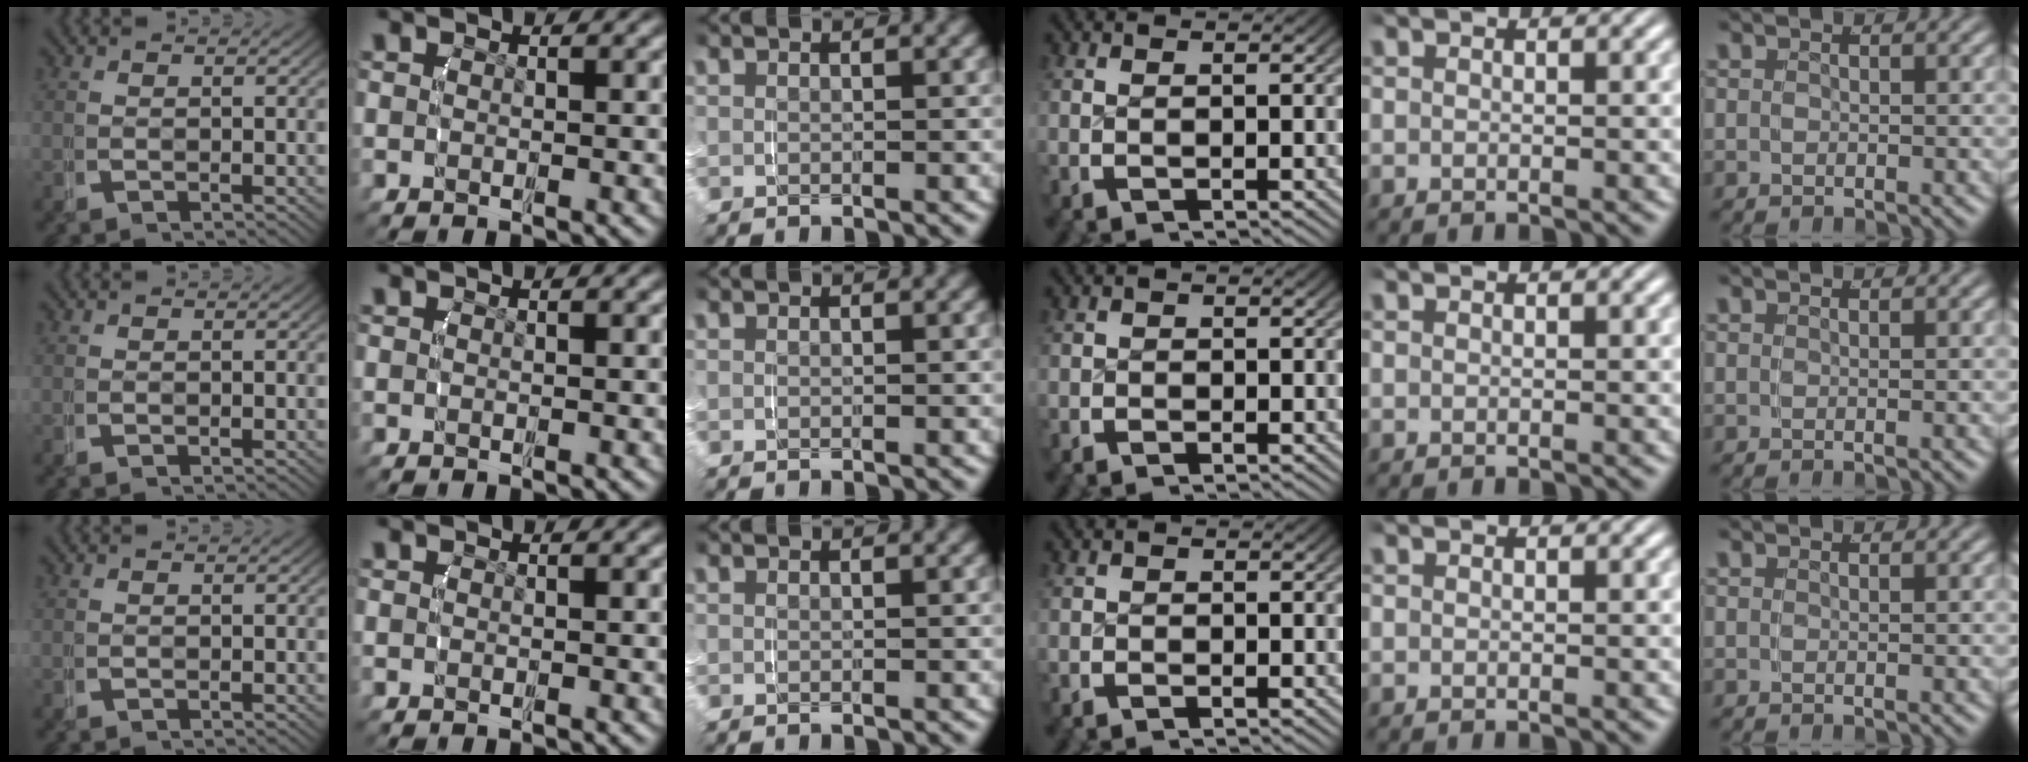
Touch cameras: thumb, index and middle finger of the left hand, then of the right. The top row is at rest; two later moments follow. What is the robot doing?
{"motion": "grasp_and_lifting", "object": "router"}